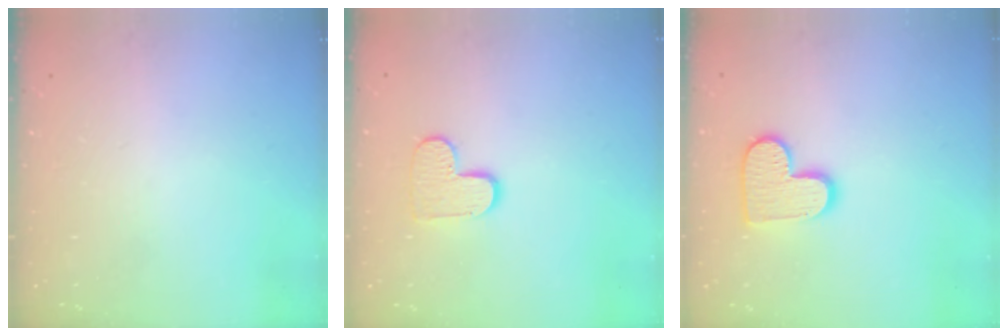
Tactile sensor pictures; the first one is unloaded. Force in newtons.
{"total": 8.3, "press": 8.2, "slide": 0.4}
{"total": 11.7, "press": 11.6, "slide": 0.6}